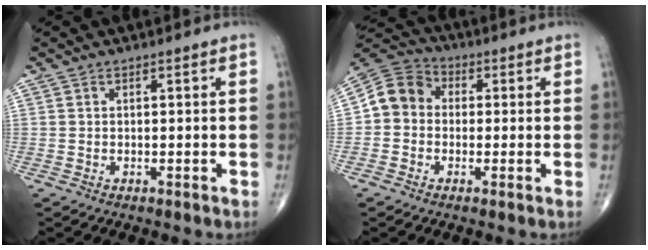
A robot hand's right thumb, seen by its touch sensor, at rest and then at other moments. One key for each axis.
{"total": 8.4, "fx": -0.3, "fy": 7.3, "fz": 4.0, "tx": -0.057, "ty": 0.029, "tz": -0.021}